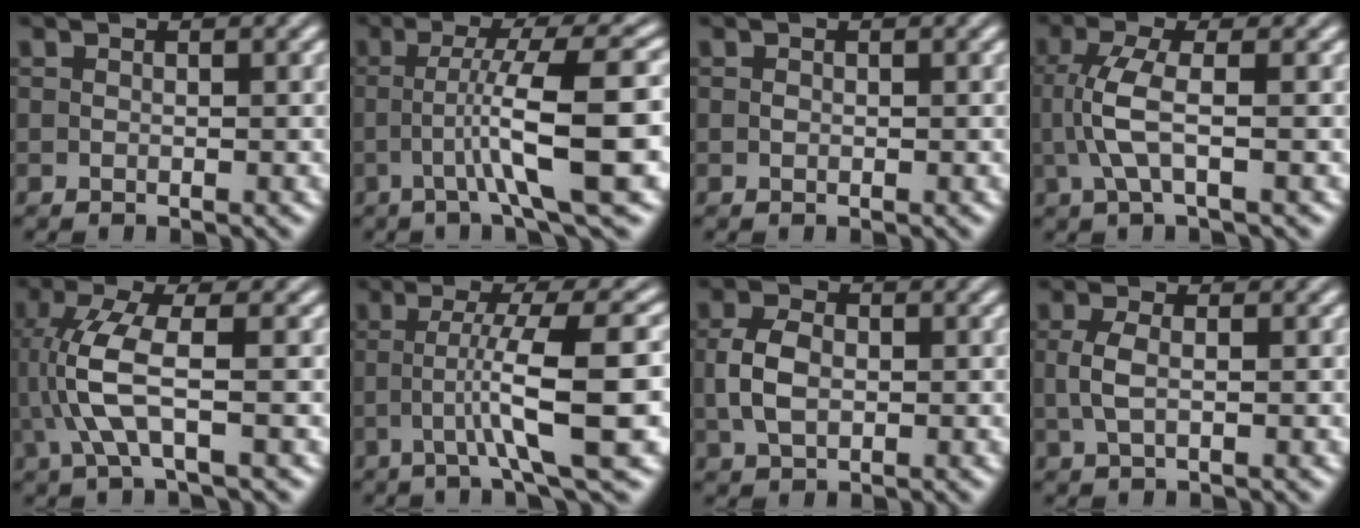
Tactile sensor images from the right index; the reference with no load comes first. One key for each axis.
{"total": 7.3, "fx": -0.9, "fy": 0.3, "fz": 7.2, "tx": -0.106, "ty": -0.010, "tz": -0.004}
{"total": 0.5, "fx": -0.1, "fy": -0.5, "fz": -0.1, "tx": -0.004, "ty": -0.009, "tz": 0.006}
{"total": 3.3, "fx": -0.2, "fy": 0.0, "fz": 3.3, "tx": -0.072, "ty": -0.004, "tz": 0.005}
{"total": 4.6, "fx": 0.0, "fy": 0.6, "fz": 4.6, "tx": -0.104, "ty": -0.006, "tz": 0.008}
{"total": 6.5, "fx": -0.7, "fy": -0.3, "fz": 6.5, "tx": -0.097, "ty": -0.009, "tz": -0.004}
{"total": 2.5, "fx": 0.0, "fy": 1.3, "fz": 2.2, "tx": -0.043, "ty": -0.005, "tz": 0.011}
{"total": 1.7, "fx": 0.0, "fy": -0.1, "fz": 1.7, "tx": -0.037, "ty": -0.005, "tz": 0.010}